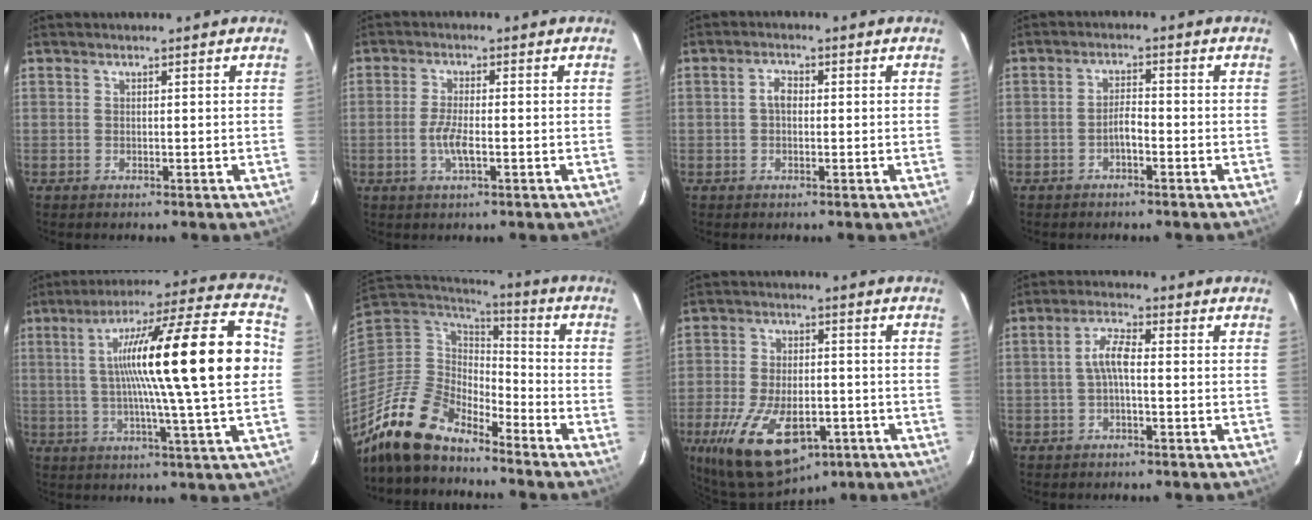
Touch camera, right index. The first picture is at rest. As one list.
[{"total": 4.1, "force": [-1.3, 0.9, 3.8], "torque": [-0.080, -0.003, -0.024]}, {"total": 2.3, "force": [0.0, 1.5, 1.7], "torque": [-0.034, 0.009, -0.001]}, {"total": 2.4, "force": [-1.6, 0.5, 1.7], "torque": [-0.034, 0.007, -0.027]}, {"total": 22.9, "force": [1.8, 0.4, 22.9], "torque": [-0.346, 0.034, 0.021]}, {"total": 14.7, "force": [-12.6, 5.2, 5.4], "torque": [-0.124, -0.002, -0.247]}, {"total": 18.0, "force": [-8.5, 9.5, 12.8], "torque": [-0.265, -0.025, -0.128]}, {"total": 3.8, "force": [-0.8, 0.9, 3.6], "torque": [-0.074, 0.014, -0.017]}]